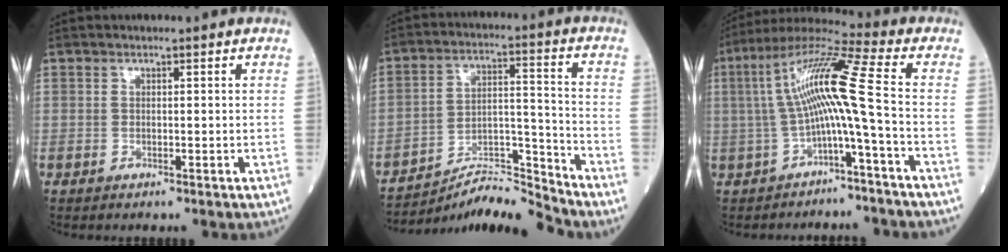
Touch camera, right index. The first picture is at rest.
{"total": 10.5, "force": [-10.3, -1.3, 1.1], "torque": [-0.015, 0.043, -0.184]}
{"total": 11.2, "force": [-1.1, -1.0, 11.1], "torque": [-0.211, 0.040, -0.024]}